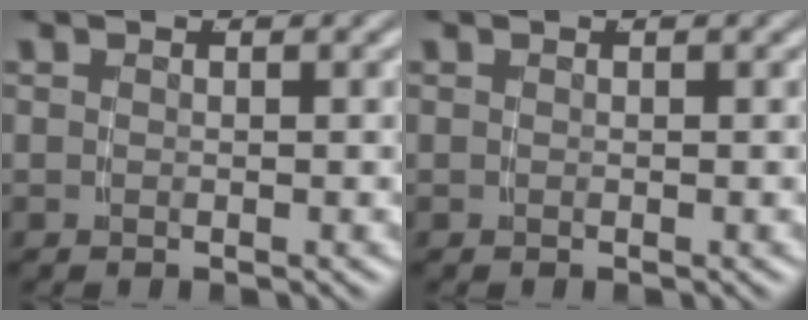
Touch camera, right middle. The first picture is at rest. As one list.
[{"total": 0.0}]